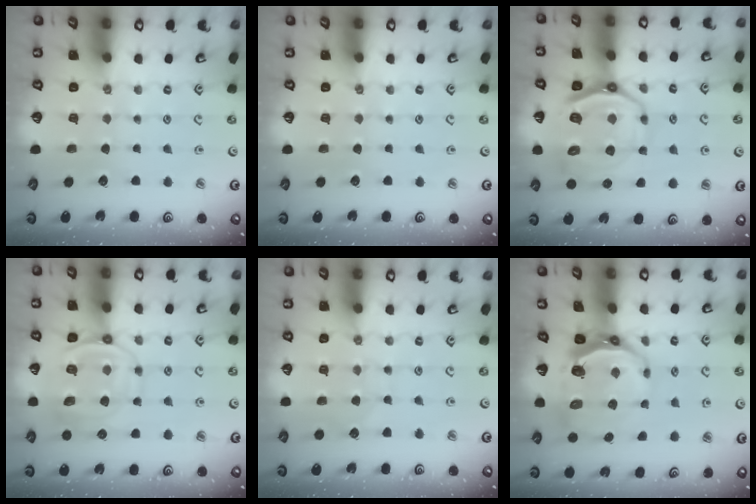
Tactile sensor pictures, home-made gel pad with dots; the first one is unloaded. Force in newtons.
{"total": 0.0}
{"total": 14.9, "press": 14.5, "slide": 3.3}
{"total": 11.2, "press": 11.1, "slide": 1.2}
{"total": 5.1, "press": 5.1, "slide": 0.5}
{"total": 10.7, "press": 9.9, "slide": 4.0}